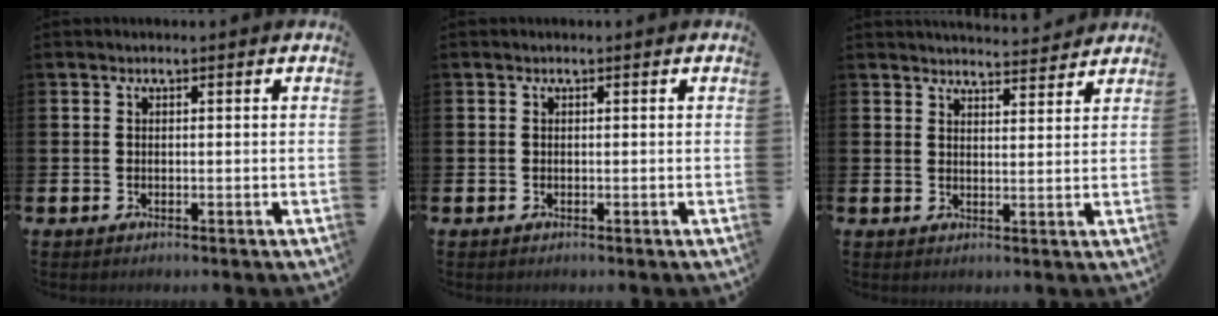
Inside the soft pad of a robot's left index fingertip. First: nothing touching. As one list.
[{"total": 0.0}, {"total": 4.0, "force": [4.0, 0.2, 0.0], "torque": [-0.001, -0.026, 0.070]}]